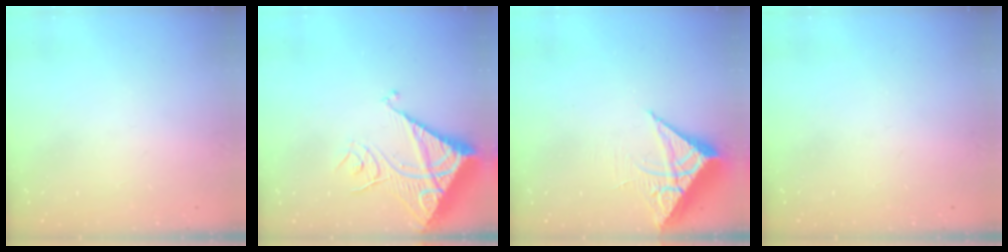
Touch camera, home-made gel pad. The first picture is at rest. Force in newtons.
{"total": 13.1, "press": 13.0, "slide": 1.5}
{"total": 7.7, "press": 7.7, "slide": 0.5}
{"total": 0.0}